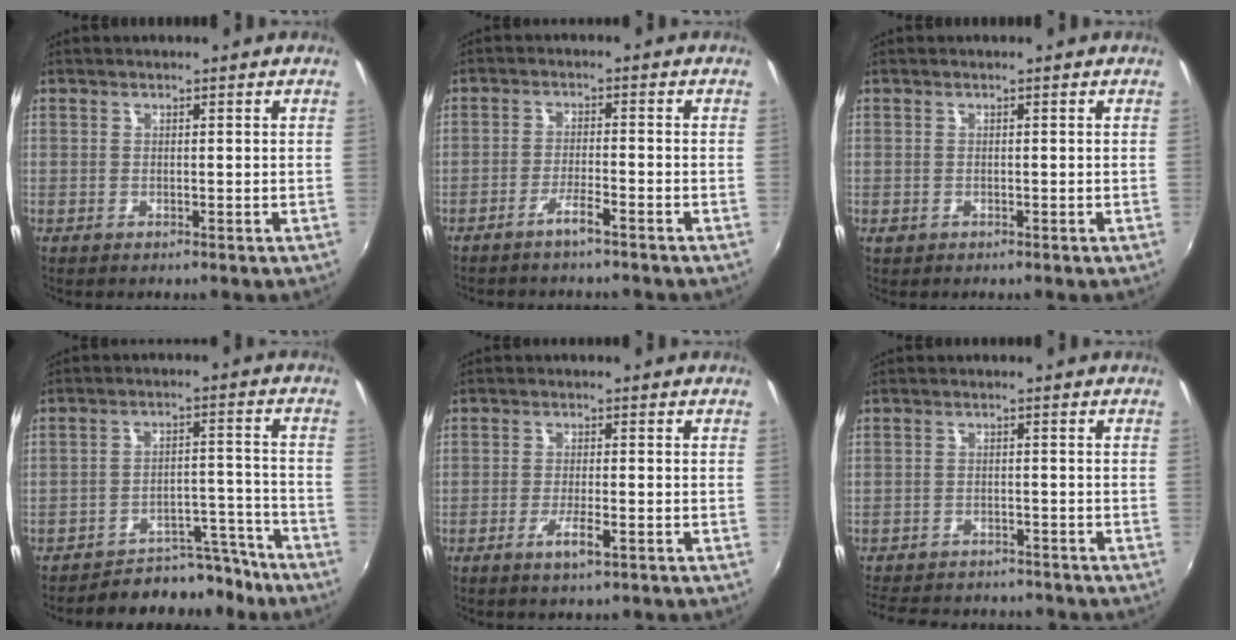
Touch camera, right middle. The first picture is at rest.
{"total": 2.9, "force": [-2.4, -0.1, 1.6], "torque": [-0.045, 0.005, -0.044]}
{"total": 0.9, "force": [-0.4, 0.8, 0.3], "torque": [-0.004, -0.003, -0.006]}
{"total": 10.9, "force": [-10.1, 3.8, 2.0], "torque": [-0.031, 0.039, -0.130]}
{"total": 3.7, "force": [-2.0, 0.5, 3.0], "torque": [-0.064, -0.006, -0.037]}
{"total": 12.3, "force": [-10.5, 4.9, 4.1], "torque": [-0.107, 0.005, -0.151]}